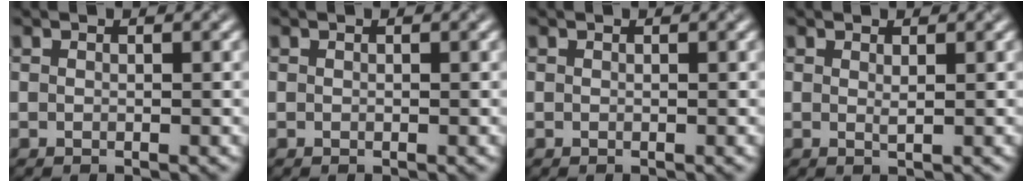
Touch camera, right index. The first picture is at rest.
{"total": 0.0}
{"total": 0.0}
{"total": 0.6, "force": [0.3, 0.0, 0.5], "torque": [-0.009, -0.002, 0.006]}